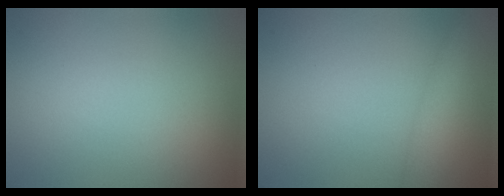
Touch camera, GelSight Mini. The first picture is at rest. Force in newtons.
{"total": 1.9, "press": 1.9, "slide": 0.1}